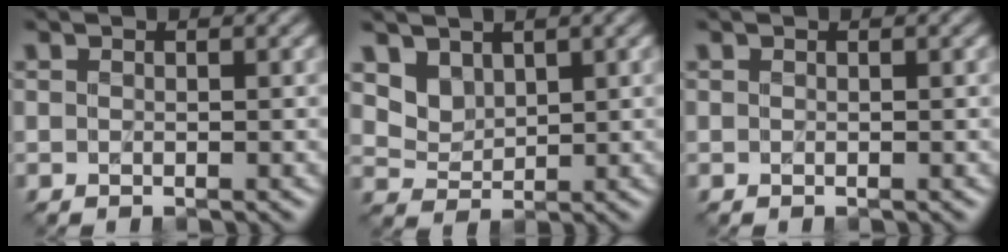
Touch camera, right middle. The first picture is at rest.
{"total": 3.0, "force": [2.1, 1.9, 1.0], "torque": [-0.033, -0.018, 0.058]}
{"total": 0.0}